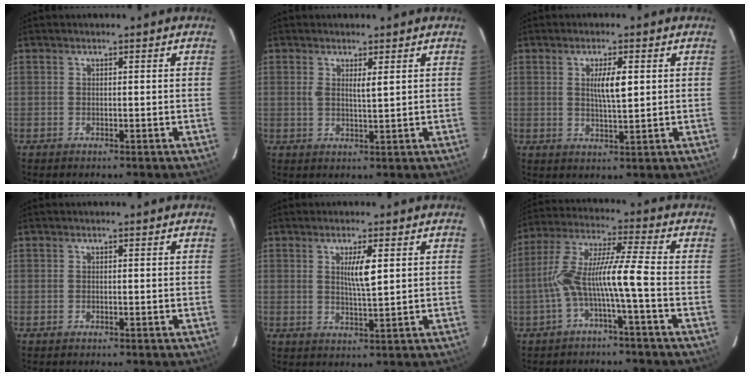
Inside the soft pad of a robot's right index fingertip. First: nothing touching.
{"total": 2.3, "force": [1.0, 0.1, 2.1], "torque": [-0.043, -0.005, 0.018]}
{"total": 4.4, "force": [1.1, 0.6, 4.3], "torque": [-0.075, -0.002, 0.019]}
{"total": 0.0}
{"total": 4.2, "force": [1.3, 0.1, 3.9], "torque": [-0.070, -0.007, 0.023]}
{"total": 9.1, "force": [-2.7, -0.7, 8.6], "torque": [-0.176, 0.029, -0.054]}